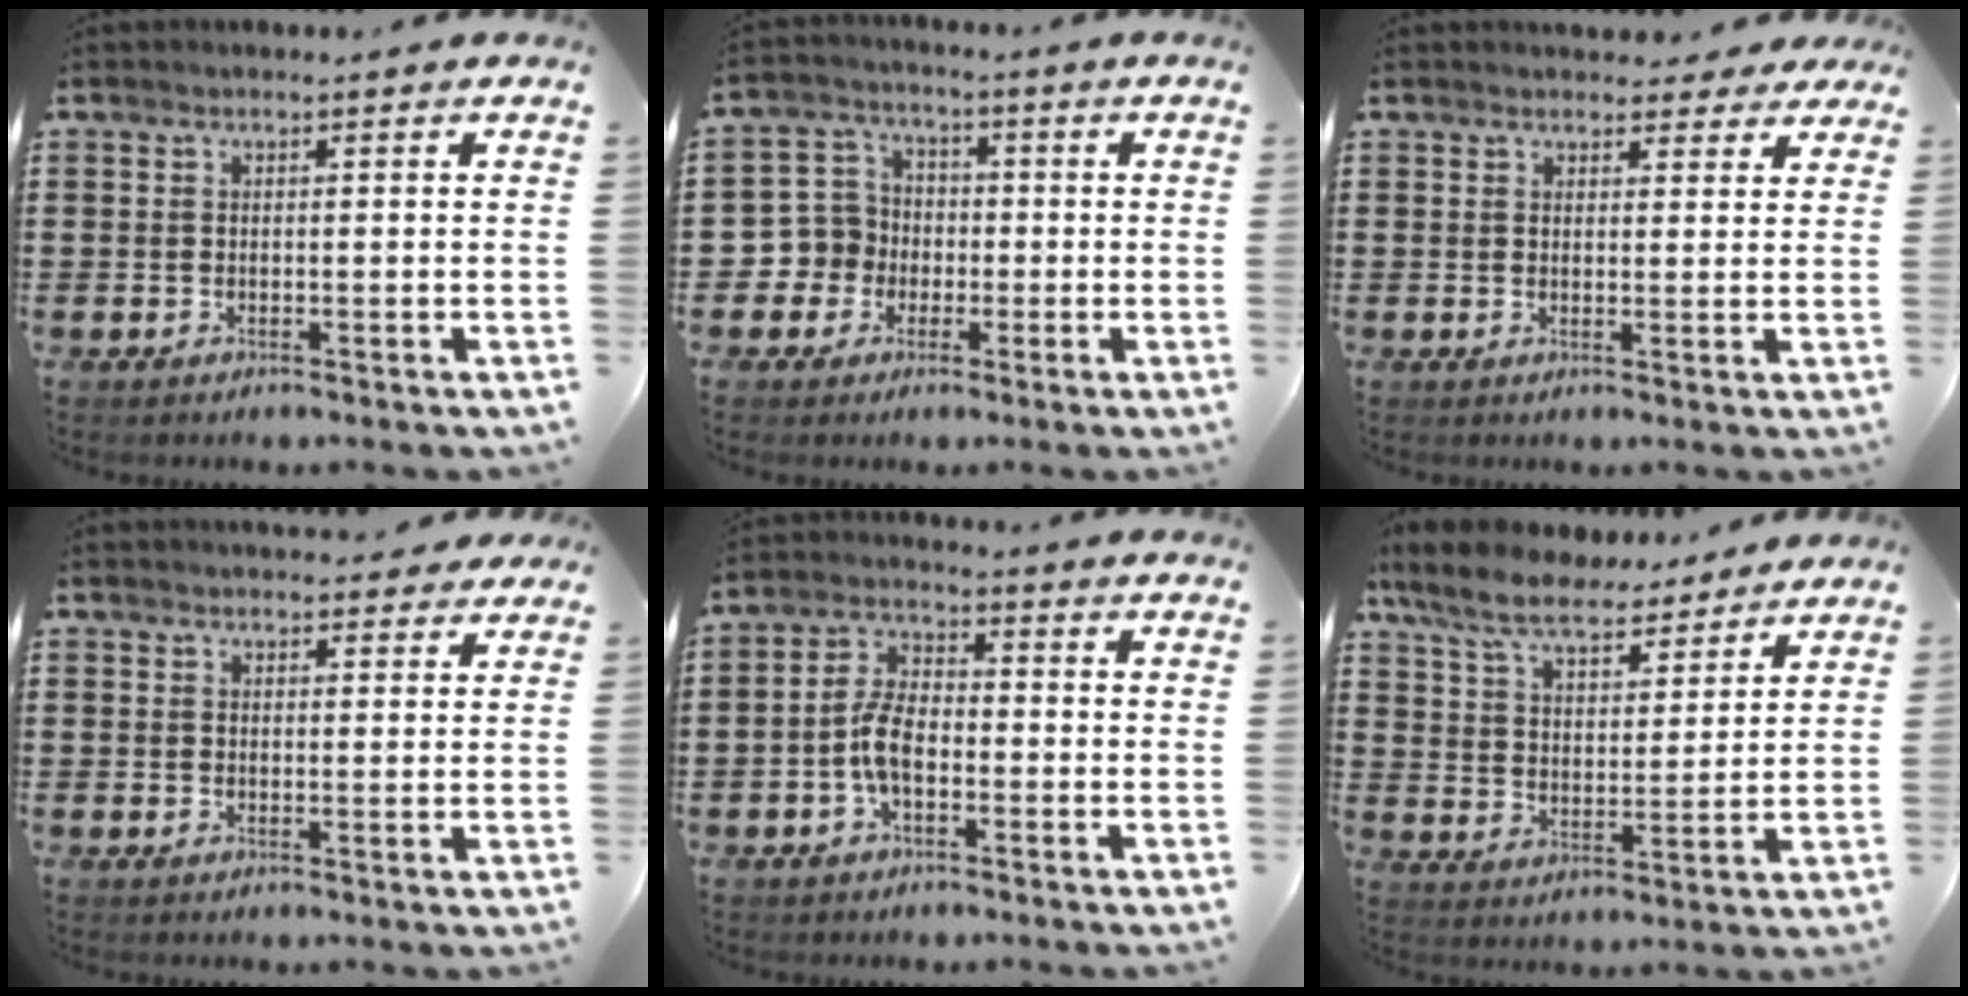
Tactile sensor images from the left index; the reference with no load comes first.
{"total": 5.9, "force": [-1.3, 5.8, 0.4], "torque": [-0.056, 0.003, -0.031]}
{"total": 3.0, "force": [2.6, 1.2, 0.7], "torque": [-0.006, -0.006, 0.045]}
{"total": 2.6, "force": [2.5, 0.7, 0.4], "torque": [-0.007, -0.005, 0.045]}
{"total": 6.3, "force": [-1.7, 3.1, 5.2], "torque": [-0.124, 0.001, -0.040]}
{"total": 8.0, "force": [7.2, 1.6, 3.2], "torque": [-0.090, -0.029, 0.129]}